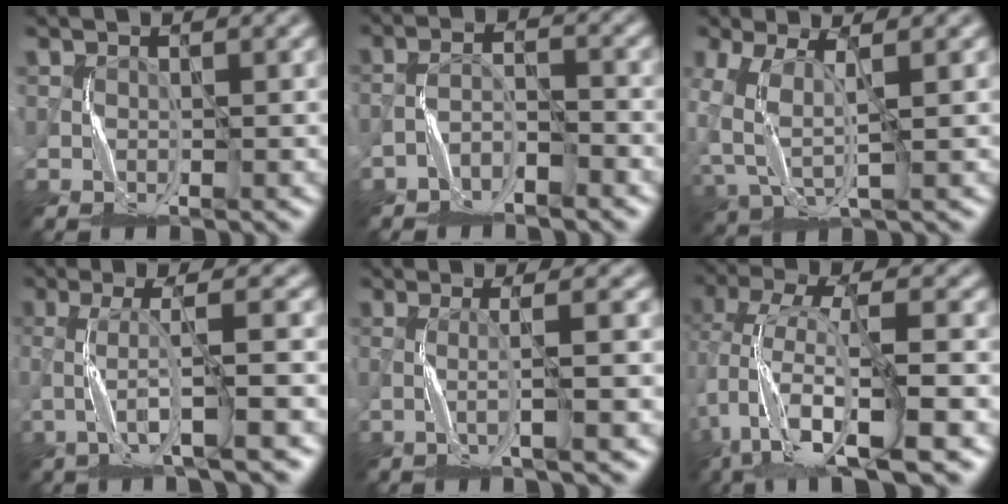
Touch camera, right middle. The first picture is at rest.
{"total": 2.4, "force": [-2.2, 0.4, 1.0], "torque": [-0.020, 0.013, -0.044]}
{"total": 4.7, "force": [-0.2, 2.7, 3.9], "torque": [-0.106, -0.005, 0.001]}
{"total": 4.9, "force": [-1.6, 0.7, 4.6], "torque": [-0.083, 0.010, -0.035]}
{"total": 2.9, "force": [-0.6, 0.4, 2.8], "torque": [-0.041, 0.006, -0.017]}
{"total": 10.2, "force": [-5.2, 3.1, 8.2], "torque": [-0.146, 0.007, -0.095]}